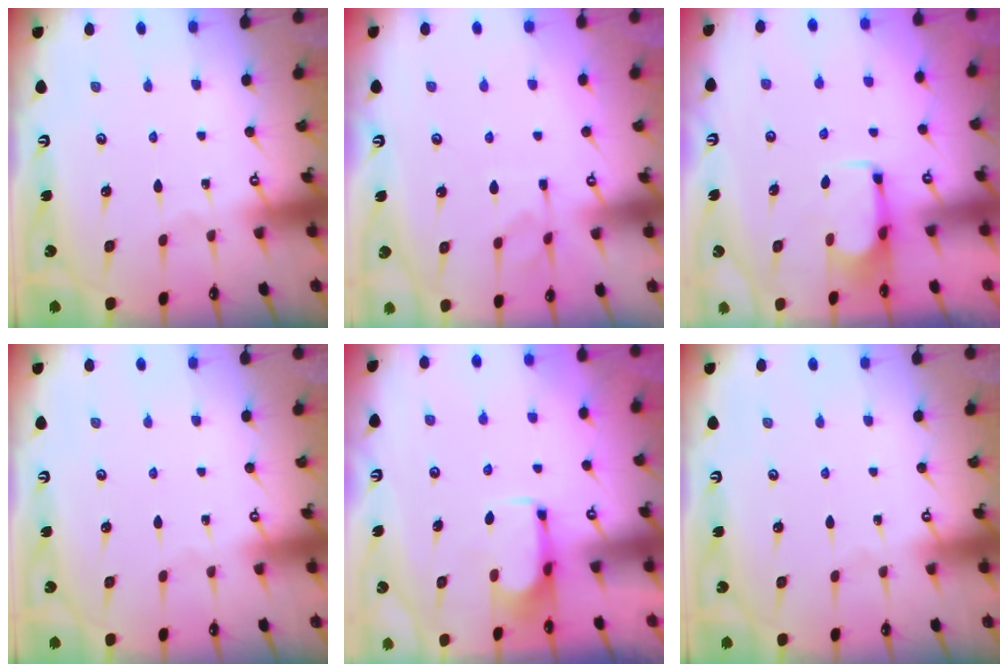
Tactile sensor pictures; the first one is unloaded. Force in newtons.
{"total": 5.9, "press": 5.7, "slide": 1.5}
{"total": 2.8, "press": 2.7, "slide": 0.9}
{"total": 0.0}
{"total": 0.9, "press": 0.7, "slide": 0.6}
{"total": 0.0}